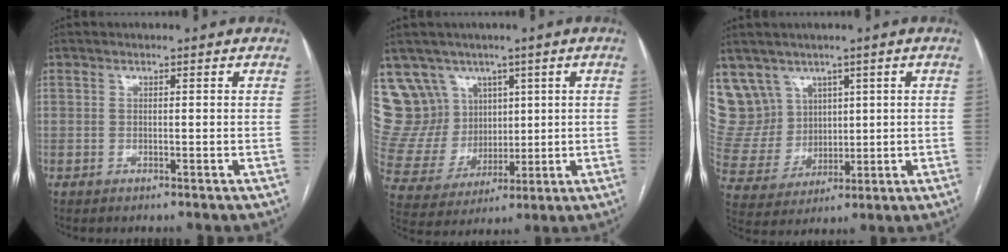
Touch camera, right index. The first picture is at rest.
{"total": 12.8, "force": [7.3, 10.2, 2.2], "torque": [-0.068, 0.057, 0.166]}
{"total": 9.8, "force": [6.0, 7.7, 0.6], "torque": [-0.030, 0.042, 0.140]}